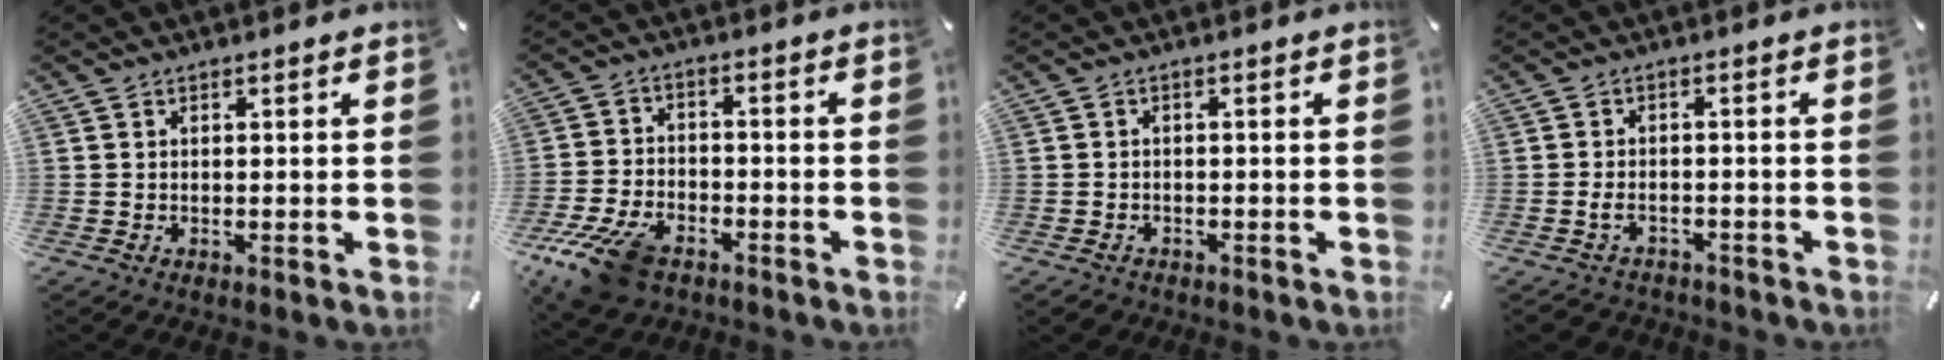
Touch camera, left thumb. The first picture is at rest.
{"total": 12.2, "force": [-7.6, 6.8, 6.7], "torque": [-0.141, 0.036, -0.140]}
{"total": 1.8, "force": [-1.3, 1.2, 0.3], "torque": [-0.015, 0.006, -0.032]}
{"total": 3.3, "force": [-2.0, 2.2, 1.5], "torque": [-0.034, 0.008, -0.040]}